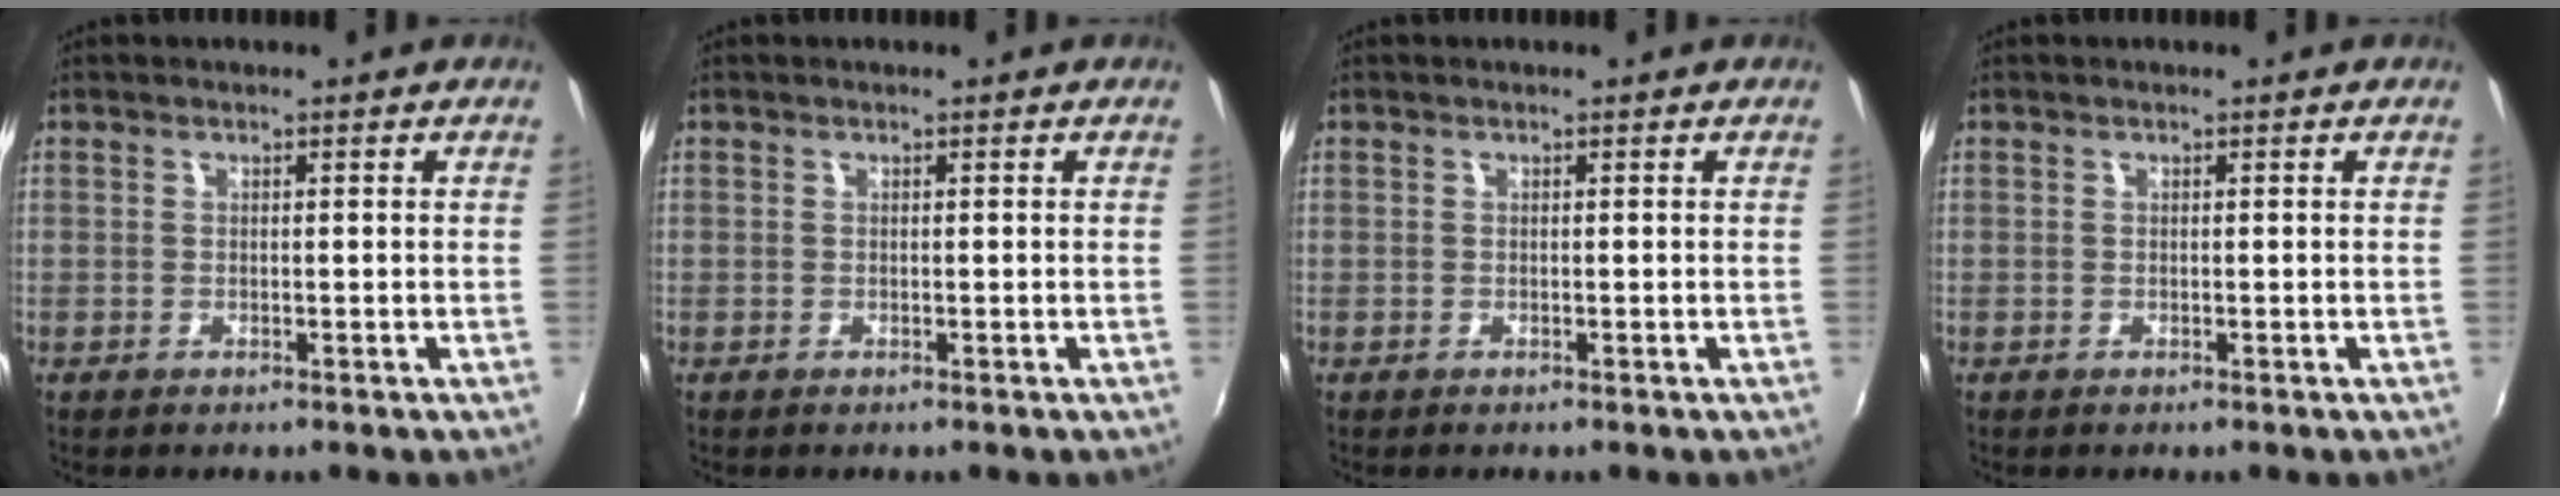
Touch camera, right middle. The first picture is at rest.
{"total": 0.0}
{"total": 0.0}
{"total": 0.0}